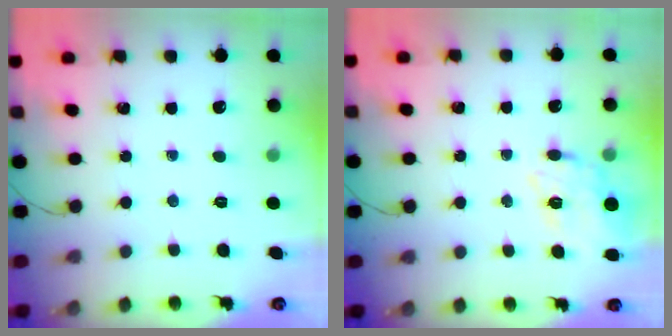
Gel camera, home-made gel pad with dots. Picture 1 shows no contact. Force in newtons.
{"total": 13.6, "press": 13.3, "slide": 2.8}